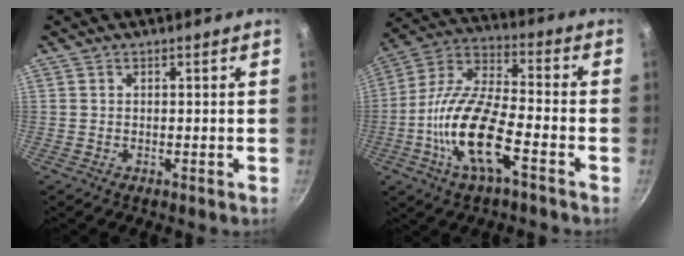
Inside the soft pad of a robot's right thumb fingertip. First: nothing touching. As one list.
[{"total": 16.9, "force": [-6.1, 6.1, 14.5], "torque": [-0.279, 0.034, -0.132]}]